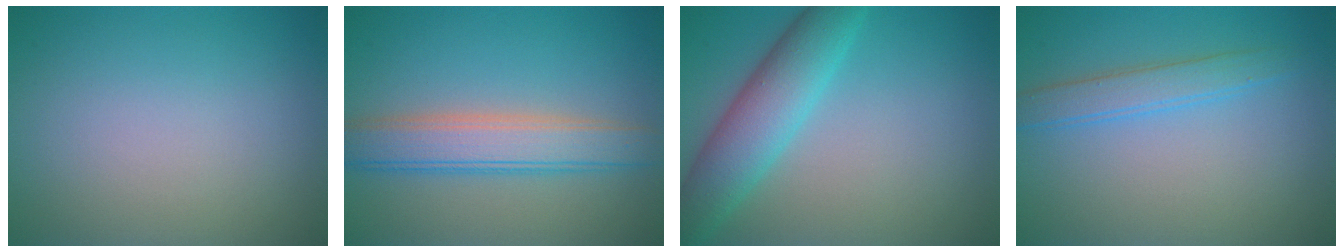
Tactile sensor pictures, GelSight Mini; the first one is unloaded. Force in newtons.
{"total": 5.0, "press": 5.0, "slide": 0.5}
{"total": 5.7, "press": 5.7, "slide": 0.1}
{"total": 2.5, "press": 2.5, "slide": 0.1}